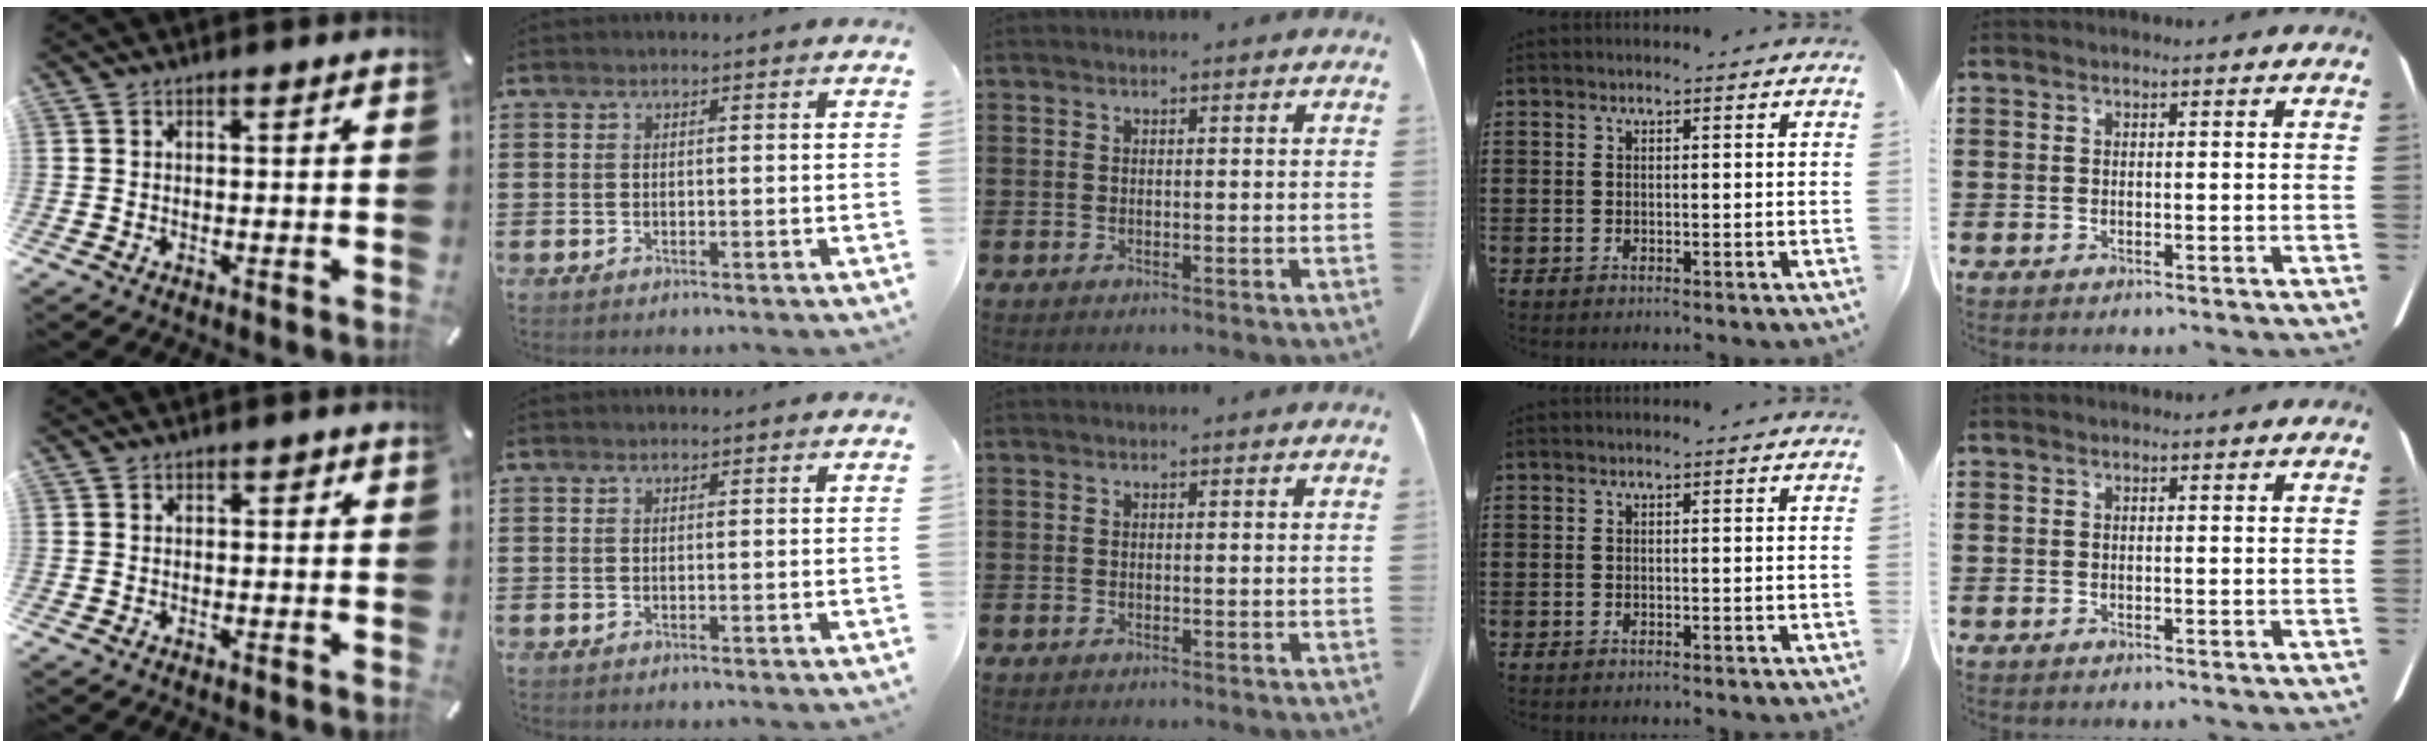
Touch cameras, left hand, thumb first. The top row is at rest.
{"thumb": {"total": 1.1, "force": [0.2, 0.7, 0.8], "torque": [-0.009, 0.003, -0.001]}}